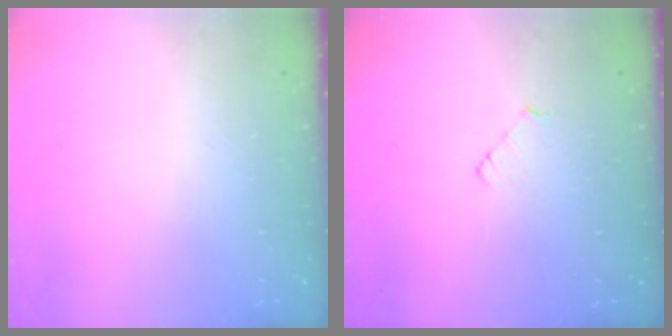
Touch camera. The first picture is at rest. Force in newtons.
{"total": 3.2, "press": 3.2, "slide": 0.2}